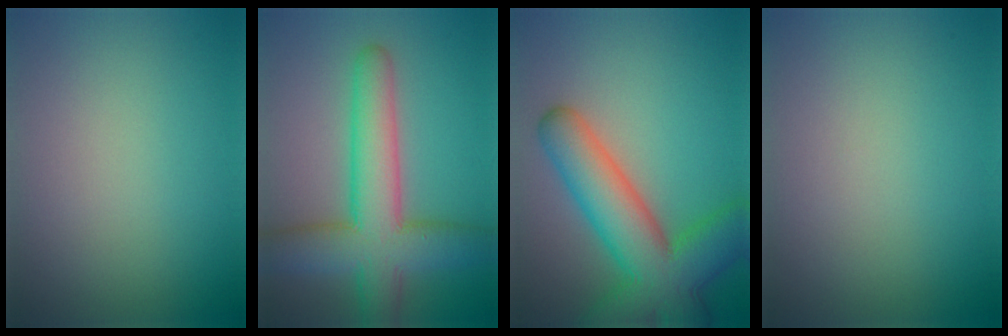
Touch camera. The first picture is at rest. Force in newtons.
{"total": 8.8, "press": 8.7, "slide": 0.5}
{"total": 9.9, "press": 9.9, "slide": 0.4}
{"total": 0.0}